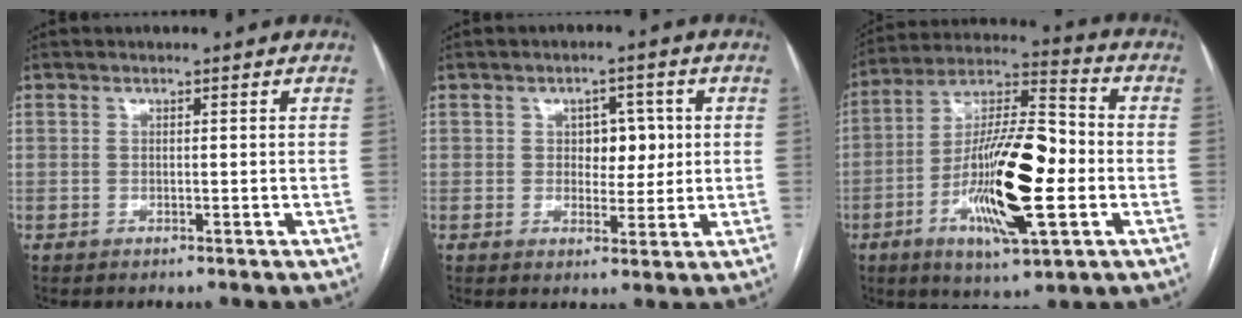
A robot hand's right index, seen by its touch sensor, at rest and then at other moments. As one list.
[{"total": 4.7, "force": [0.8, 3.0, 3.5], "torque": [-0.039, 0.009, 0.016]}, {"total": 18.8, "force": [-4.3, 4.1, 17.9], "torque": [-0.337, 0.001, -0.071]}]